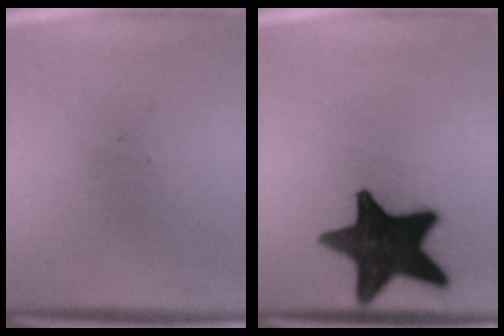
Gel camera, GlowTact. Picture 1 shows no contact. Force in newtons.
{"total": 18.7}